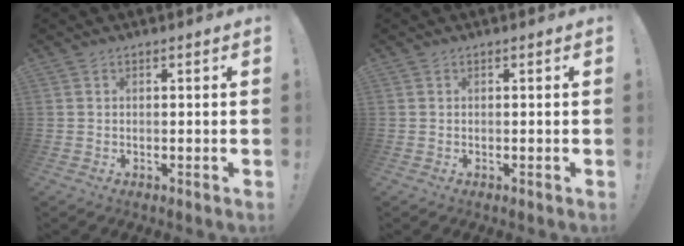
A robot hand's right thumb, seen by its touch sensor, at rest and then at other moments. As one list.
[{"total": 0.0}]